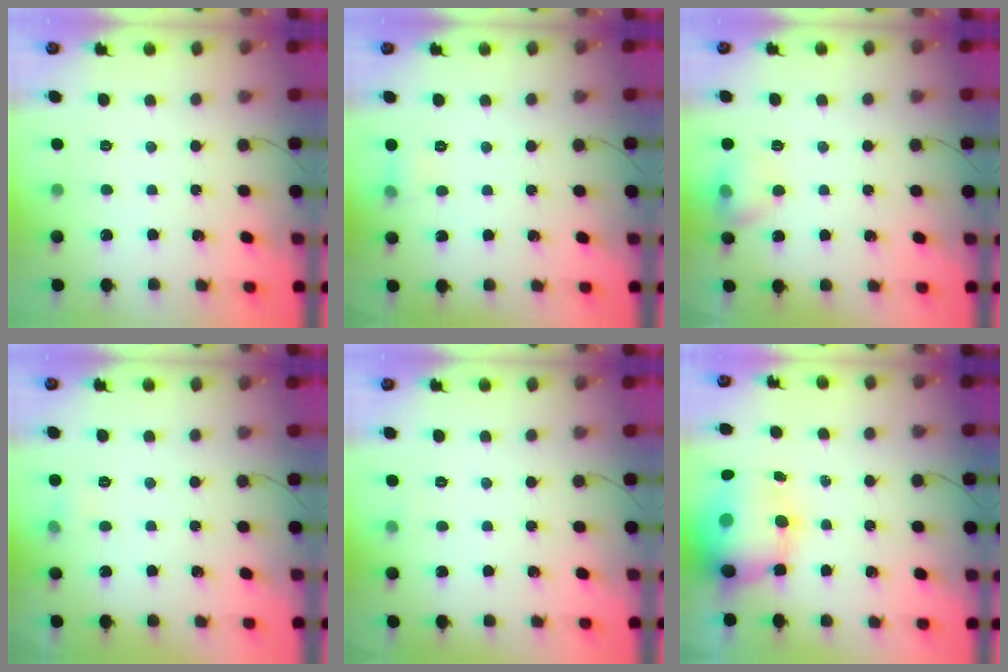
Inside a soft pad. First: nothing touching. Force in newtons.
{"total": 6.7, "press": 3.7, "slide": 5.6}
{"total": 7.4, "press": 7.2, "slide": 1.9}
{"total": 3.5, "press": 3.3, "slide": 1.1}
{"total": 3.4, "press": 2.1, "slide": 2.7}
{"total": 14.3, "press": 13.9, "slide": 3.7}